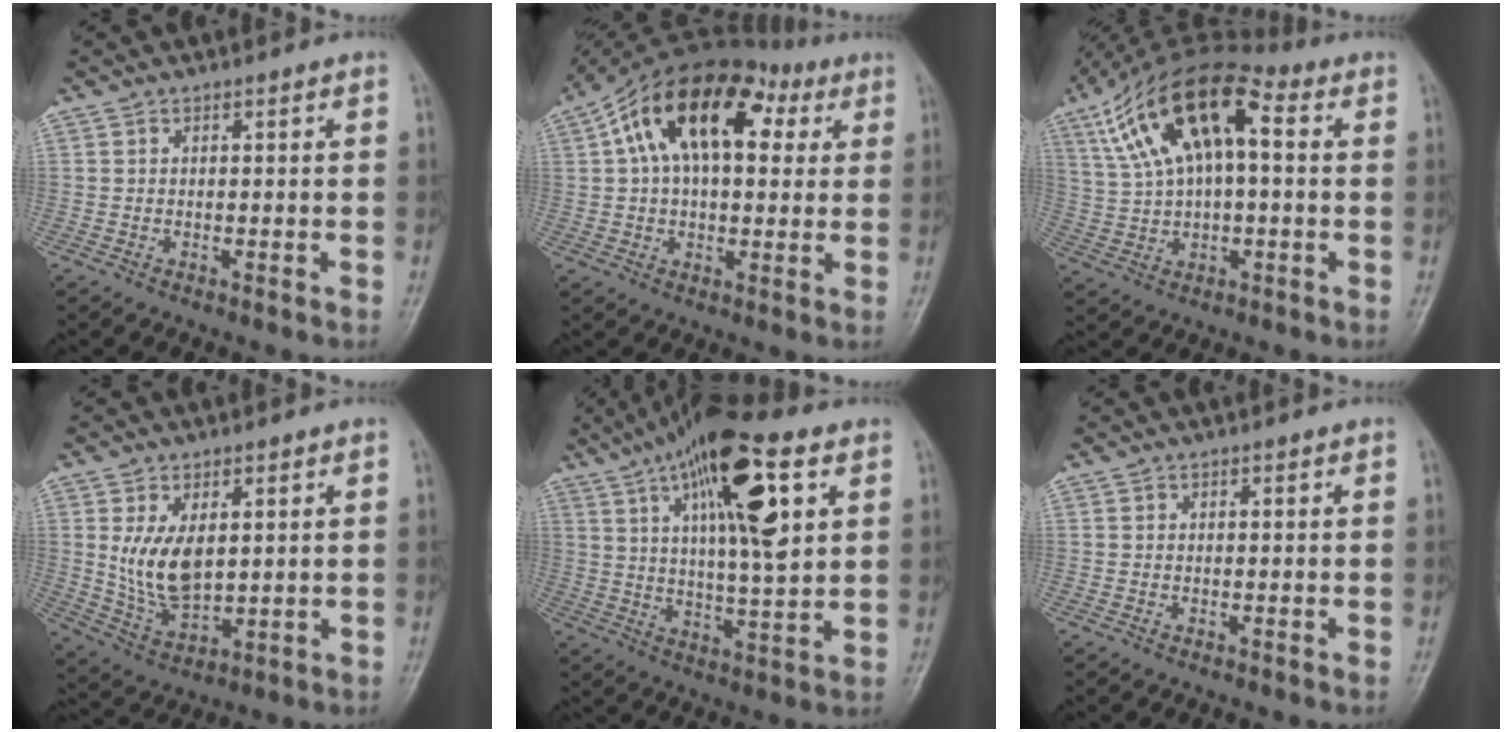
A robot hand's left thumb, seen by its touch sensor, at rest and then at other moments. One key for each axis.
{"total": 19.4, "fx": 6.2, "fy": 11.2, "fz": 14.7, "tx": -0.229, "ty": 0.033, "tz": 0.090}
{"total": 17.4, "fx": 4.7, "fy": 8.3, "fz": 14.5, "tx": -0.256, "ty": 0.033, "tz": 0.075}
{"total": 9.7, "fx": 2.0, "fy": 5.7, "fz": 7.6, "tx": -0.127, "ty": -0.018, "tz": 0.053}
{"total": 19.4, "fx": 7.7, "fy": 5.6, "fz": 16.9, "tx": -0.267, "ty": -0.010, "tz": 0.125}
{"total": 0.0}